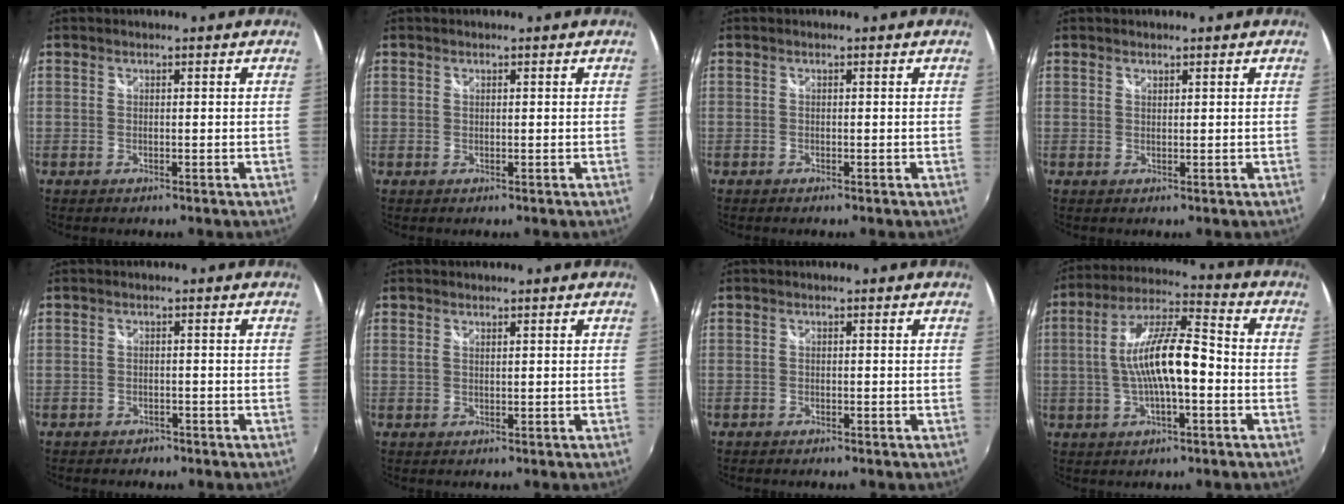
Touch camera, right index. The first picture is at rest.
{"total": 0.5, "force": [0.1, 0.5, 0.0], "torque": [0.002, 0.001, 0.000]}
{"total": 0.0}
{"total": 0.6, "force": [0.5, 0.2, 0.2], "torque": [-0.002, 0.000, 0.008]}
{"total": 2.3, "force": [-1.7, 1.5, 0.4], "torque": [-0.015, -0.002, -0.023]}
{"total": 0.6, "force": [0.5, 0.2, 0.3], "torque": [-0.007, 0.000, 0.008]}
{"total": 0.8, "force": [-0.6, 0.4, 0.1], "torque": [-0.006, 0.000, -0.011]}
{"total": 13.2, "force": [-1.8, 3.5, 12.6], "torque": [-0.237, 0.015, -0.034]}